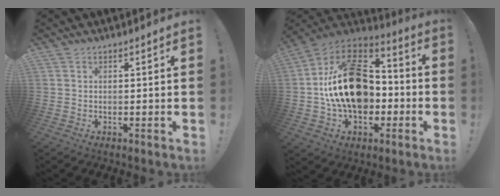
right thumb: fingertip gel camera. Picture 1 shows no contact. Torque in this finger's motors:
{"motor_torque": [2.51, 2.50, 0.27, 0.07, 0.42]}